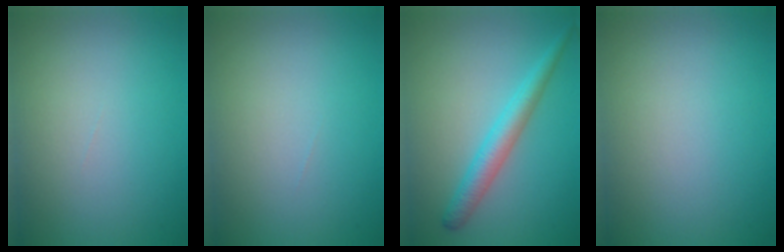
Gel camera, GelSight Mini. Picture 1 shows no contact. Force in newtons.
{"total": 0.0}
{"total": 3.1, "press": 3.1, "slide": 0.1}
{"total": 0.0}